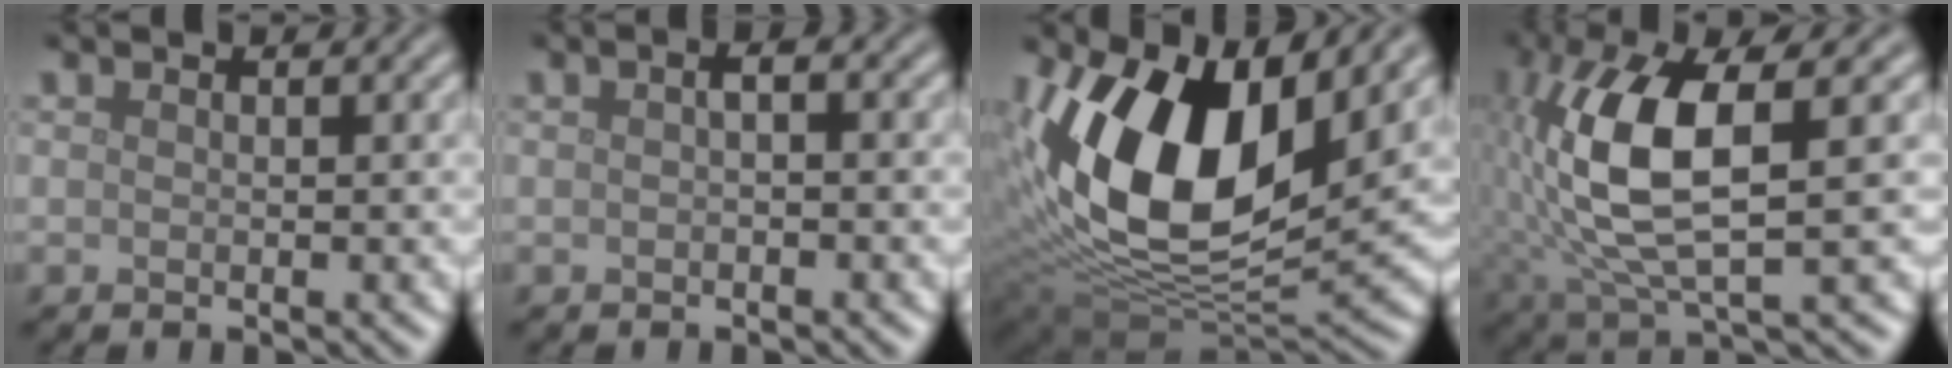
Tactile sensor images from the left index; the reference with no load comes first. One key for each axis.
{"total": 1.1, "fx": 0.1, "fy": 0.3, "fz": 1.0, "tx": -0.020, "ty": 0.000, "tz": -0.001}
{"total": 14.4, "fx": 4.5, "fy": 7.6, "fz": 11.5, "tx": -0.203, "ty": -0.002, "tz": 0.076}
{"total": 9.6, "fx": 1.2, "fy": 3.1, "fz": 9.0, "tx": -0.189, "ty": 0.003, "tz": 0.026}